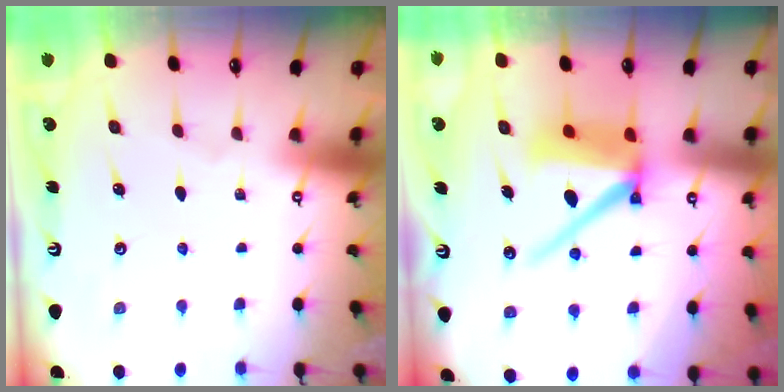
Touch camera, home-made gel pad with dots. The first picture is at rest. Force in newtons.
{"total": 11.1, "press": 11.0, "slide": 1.3}